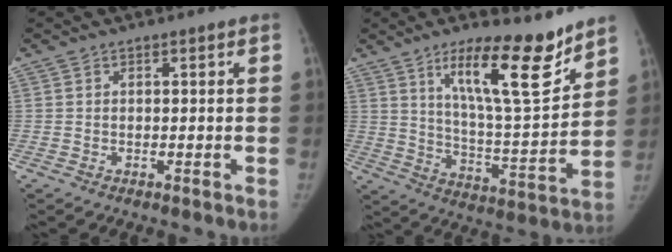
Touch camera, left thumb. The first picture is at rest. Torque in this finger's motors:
{"motor_torque": [0.98, -0.07, 1.53, -1.24, 0.47]}